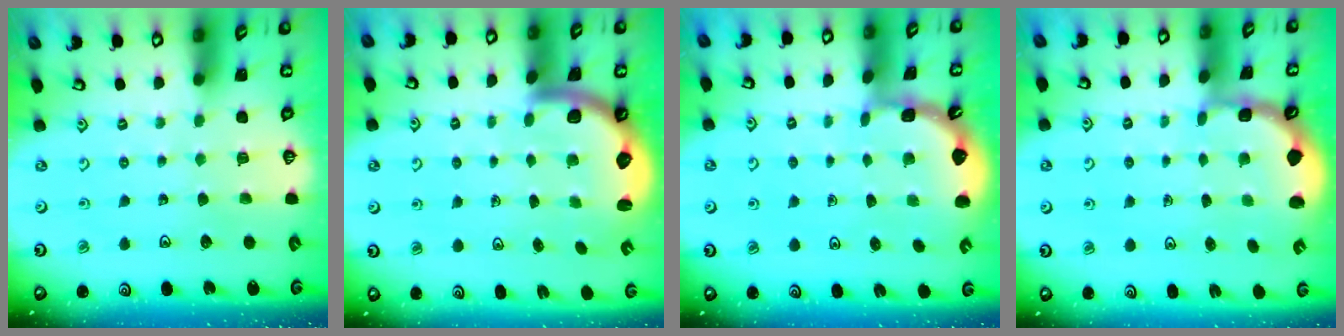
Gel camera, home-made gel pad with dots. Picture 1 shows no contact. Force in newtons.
{"total": 2.9, "press": 2.8, "slide": 0.4}
{"total": 1.4, "press": 1.4, "slide": 0.1}
{"total": 1.8, "press": 1.6, "slide": 0.8}